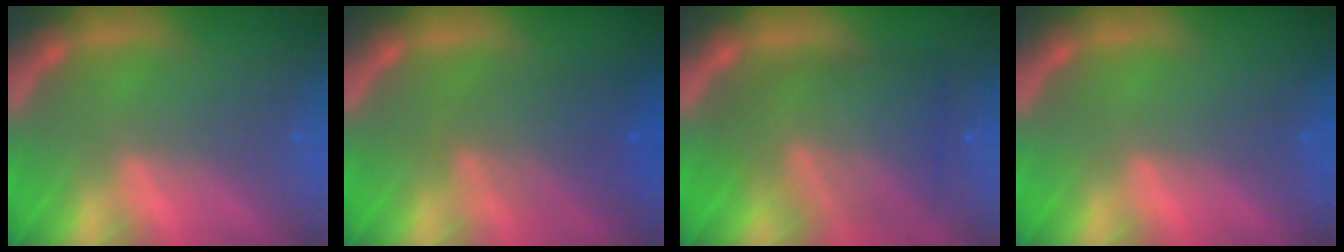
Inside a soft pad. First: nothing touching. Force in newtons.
{"total": 4.5}
{"total": 8.7}
{"total": 0.0}